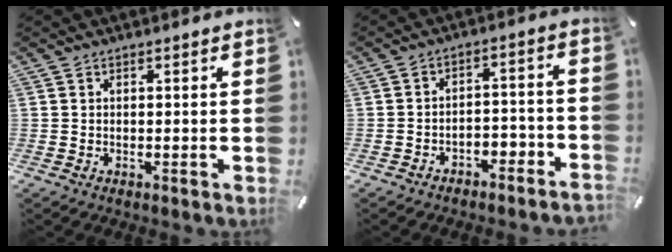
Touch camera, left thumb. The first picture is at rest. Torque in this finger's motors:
{"motor_torque": [1.24, 1.28, 0.20, 0.14, -0.01]}